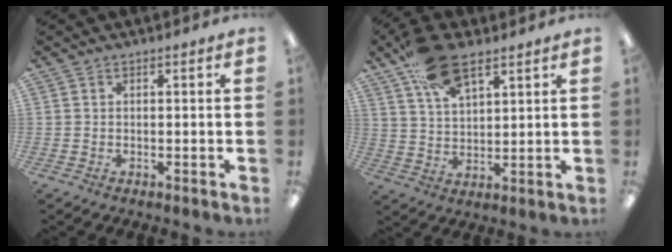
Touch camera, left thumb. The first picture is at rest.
{"total": 13.0, "force": [8.2, 6.0, 8.1], "torque": [-0.148, -0.023, 0.149]}